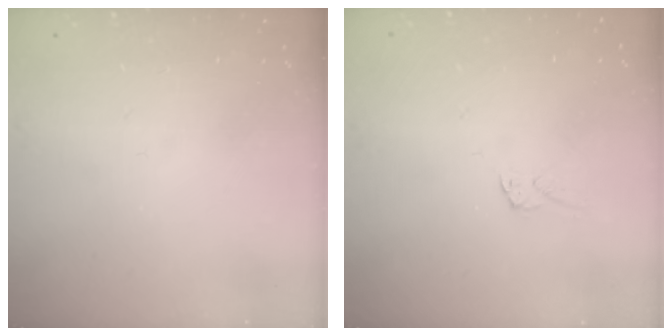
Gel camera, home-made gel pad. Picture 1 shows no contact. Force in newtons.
{"total": 1.8, "press": 1.7, "slide": 0.1}